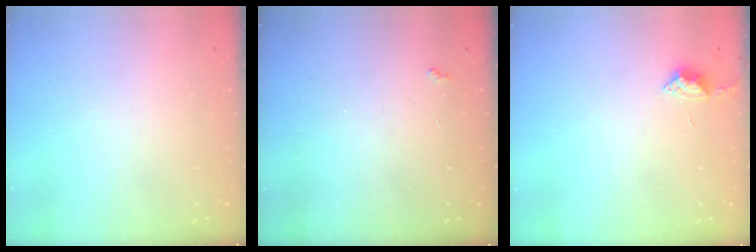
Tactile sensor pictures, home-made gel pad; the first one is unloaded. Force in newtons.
{"total": 2.7, "press": 2.6, "slide": 0.4}
{"total": 3.9, "press": 3.9, "slide": 0.5}